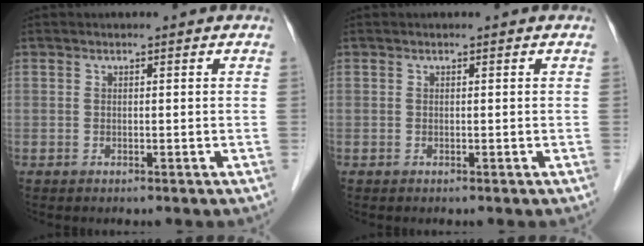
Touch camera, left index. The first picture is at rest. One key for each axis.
{"total": 0.0}